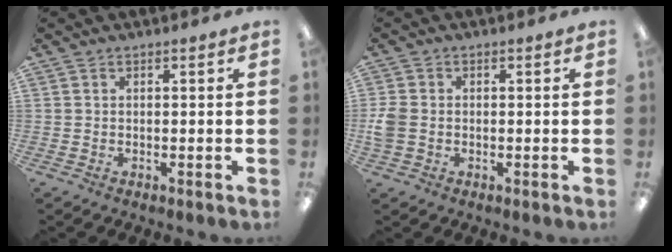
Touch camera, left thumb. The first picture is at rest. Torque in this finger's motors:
{"motor_torque": [-0.26, 0.46, 0.21, -0.22, 0.03]}